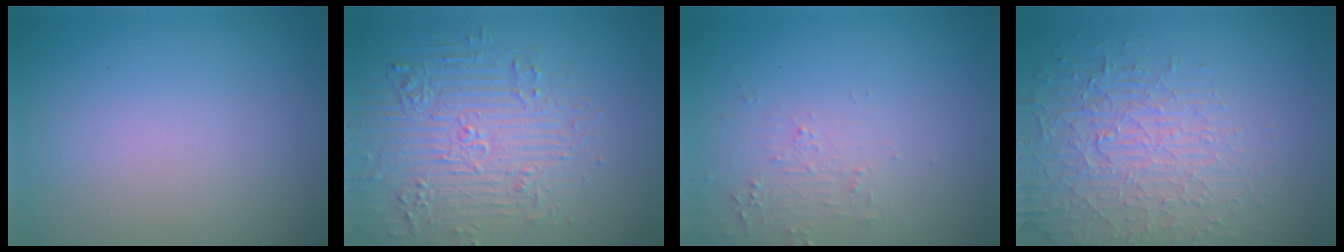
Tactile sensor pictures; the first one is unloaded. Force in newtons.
{"total": 5.5, "press": 5.3, "slide": 1.4}
{"total": 2.1, "press": 2.0, "slide": 0.5}
{"total": 3.9, "press": 3.7, "slide": 1.2}